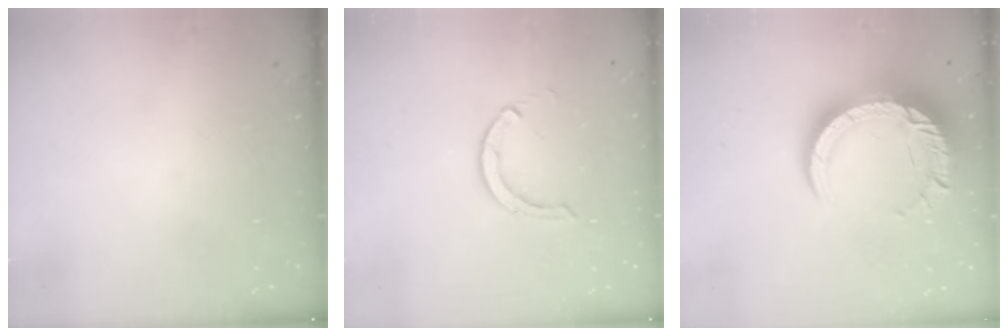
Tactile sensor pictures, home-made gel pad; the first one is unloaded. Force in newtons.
{"total": 2.9, "press": 2.9, "slide": 0.4}
{"total": 15.7, "press": 15.6, "slide": 1.4}